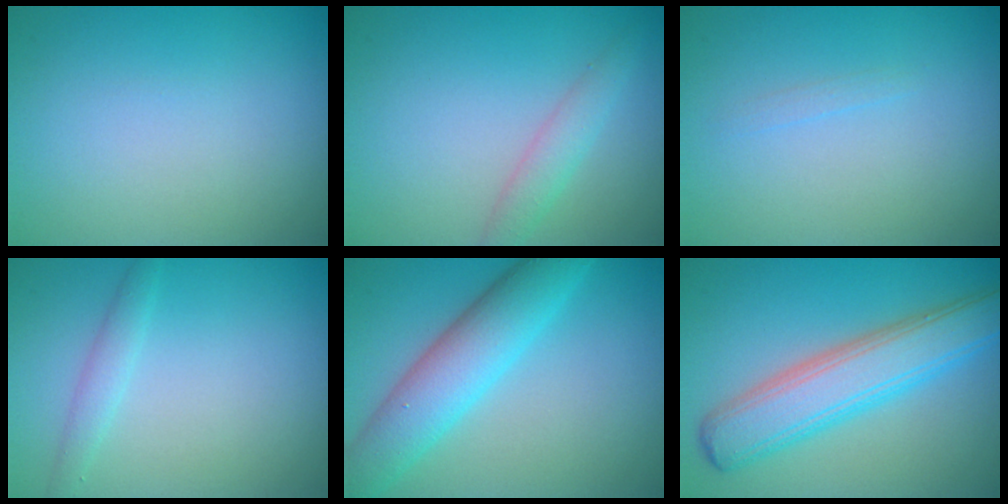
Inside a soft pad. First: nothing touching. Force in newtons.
{"total": 1.9, "press": 1.9, "slide": 0.1}
{"total": 0.5, "press": 0.5, "slide": 0.1}
{"total": 1.3, "press": 1.3, "slide": 0.1}
{"total": 6.2, "press": 6.2, "slide": 0.1}
{"total": 6.5, "press": 6.5, "slide": 0.2}